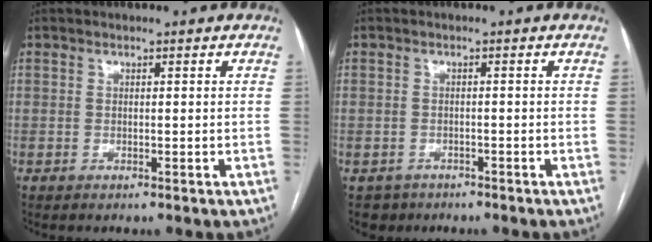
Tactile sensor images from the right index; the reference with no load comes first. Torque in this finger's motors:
{"motor_torque": [-0.27, -0.04, -0.65, -0.12]}